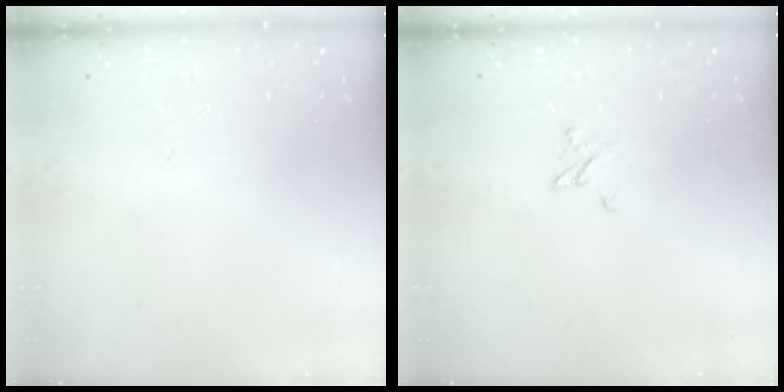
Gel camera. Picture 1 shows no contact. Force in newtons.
{"total": 2.4, "press": 2.4, "slide": 0.2}